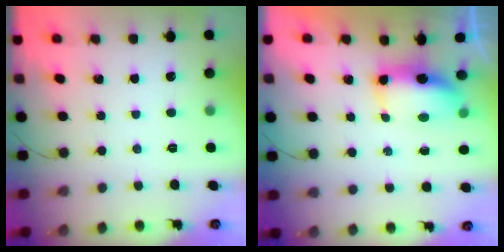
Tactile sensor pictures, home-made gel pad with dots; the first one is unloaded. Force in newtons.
{"total": 10.7, "press": 8.8, "slide": 6.1}